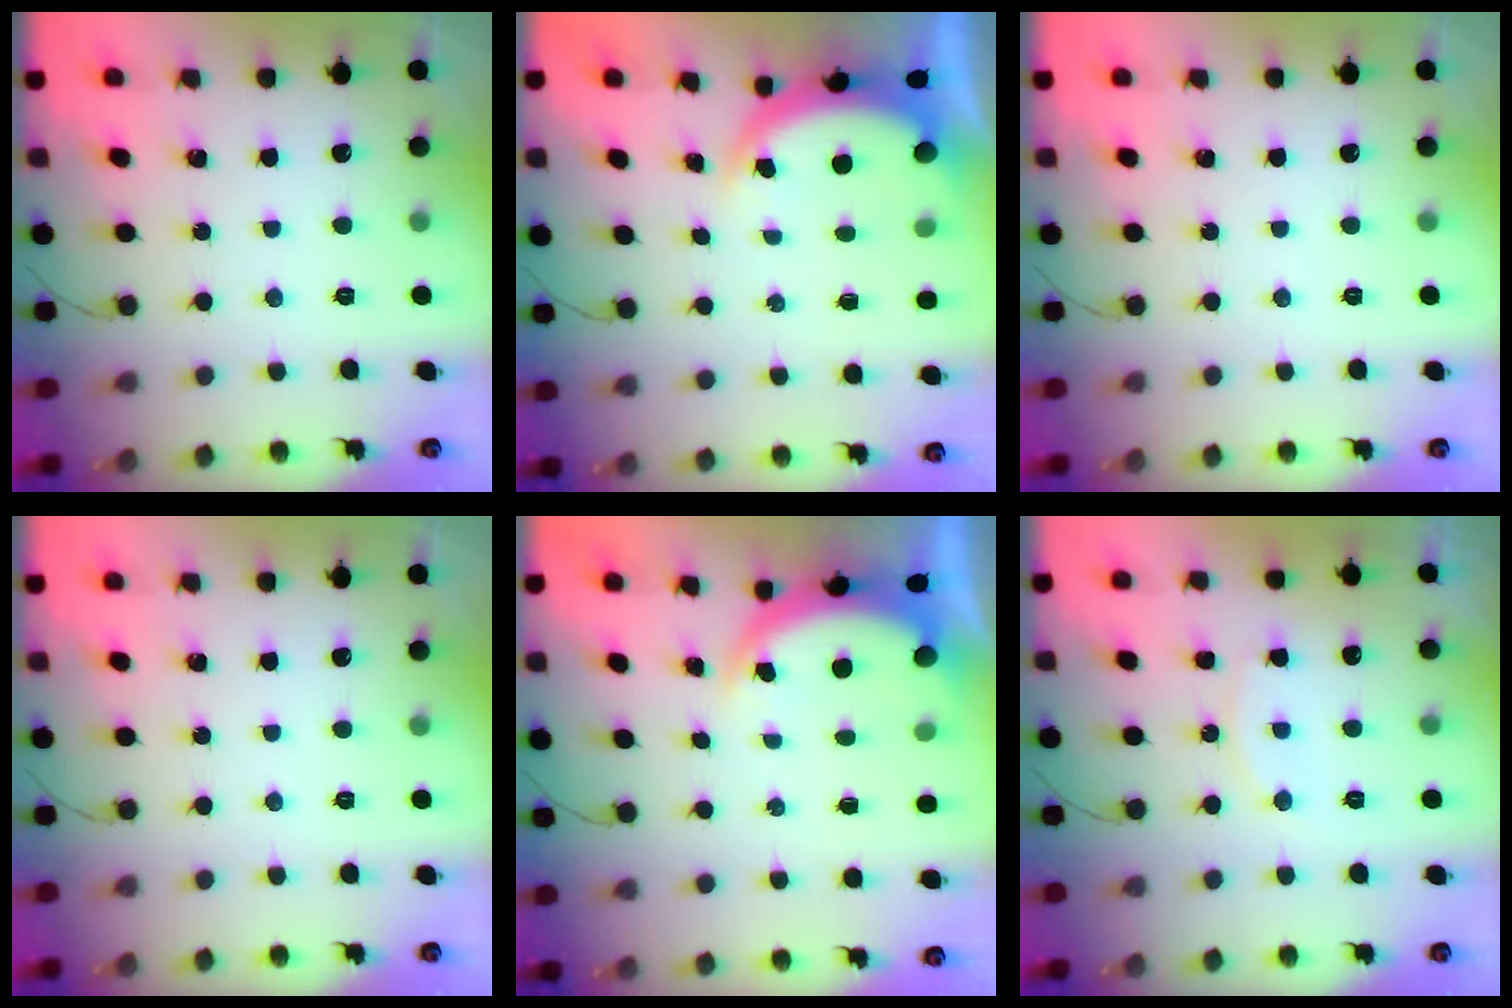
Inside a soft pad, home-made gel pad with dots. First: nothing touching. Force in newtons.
{"total": 4.9, "press": 4.7, "slide": 1.3}
{"total": 0.0}
{"total": 0.0}
{"total": 4.9, "press": 4.7, "slide": 1.3}
{"total": 7.7, "press": 7.7, "slide": 0.4}